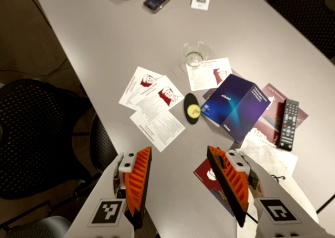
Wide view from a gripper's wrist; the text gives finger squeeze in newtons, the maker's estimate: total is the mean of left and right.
{"total": 0.7, "left": 0.9, "right": 0.4}